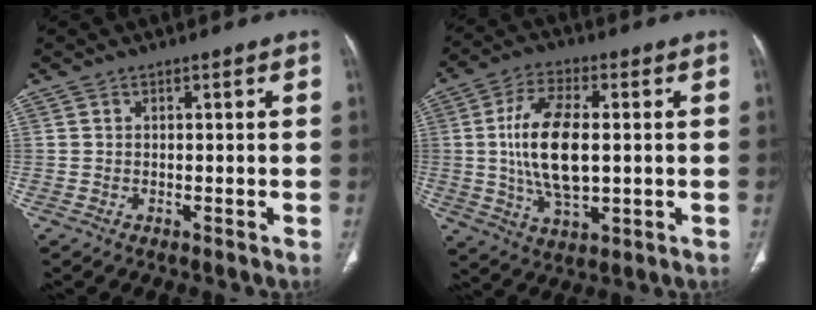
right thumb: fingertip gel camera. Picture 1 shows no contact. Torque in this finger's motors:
{"motor_torque": [2.43, 2.57, 1.74, -0.99, 0.59]}